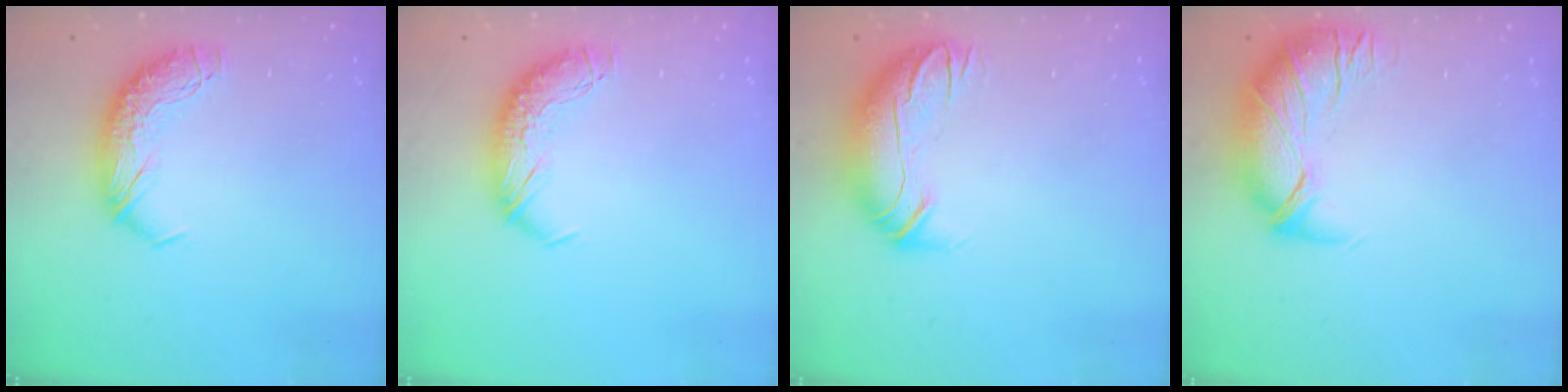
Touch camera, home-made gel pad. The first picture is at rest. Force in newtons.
{"total": 0.0}
{"total": 2.9, "press": 0.3, "slide": 2.9}
{"total": 2.9, "press": 1.6, "slide": 2.3}